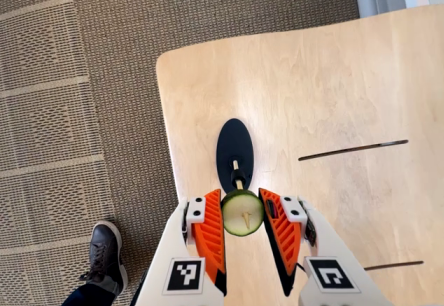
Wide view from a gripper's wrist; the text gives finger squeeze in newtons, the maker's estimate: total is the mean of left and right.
{"total": 10.1, "left": 10.1, "right": 10.0}